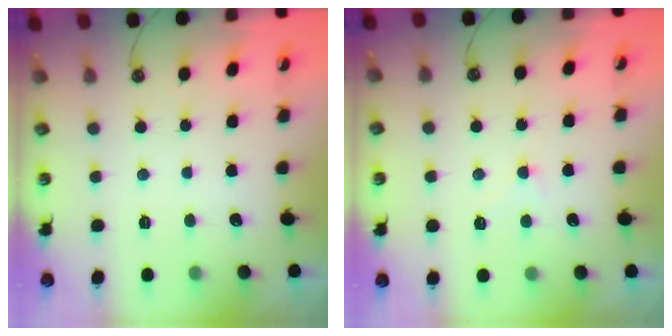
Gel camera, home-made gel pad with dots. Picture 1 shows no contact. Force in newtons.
{"total": 1.6, "press": 1.5, "slide": 0.5}